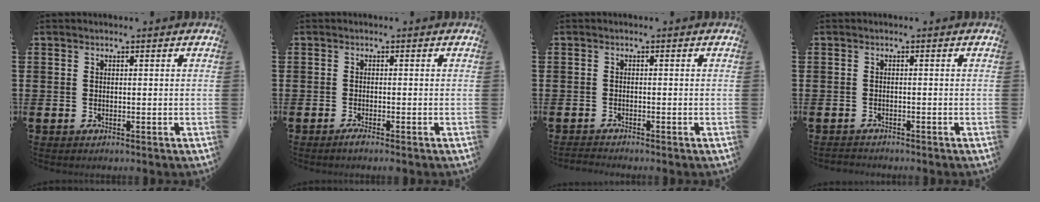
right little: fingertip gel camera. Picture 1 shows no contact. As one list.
[{"total": 0.9, "force": [-0.6, 0.0, 0.7], "torque": [-0.011, -0.003, -0.011]}, {"total": 0.8, "force": [-0.7, 0.0, 0.1], "torque": [-0.003, -0.003, -0.015]}, {"total": 0.7, "force": [-0.7, 0.1, -0.1], "torque": [-0.002, 0.000, -0.016]}]